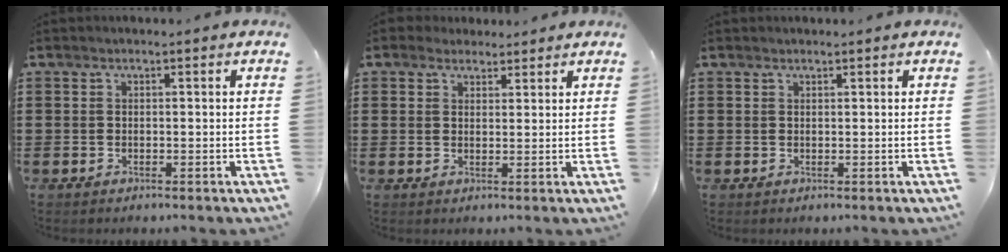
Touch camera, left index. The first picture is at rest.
{"total": 2.4, "force": [2.1, 1.1, 0.1], "torque": [-0.008, 0.007, 0.040]}
{"total": 0.6, "force": [0.5, 0.1, 0.2], "torque": [-0.005, -0.001, 0.011]}